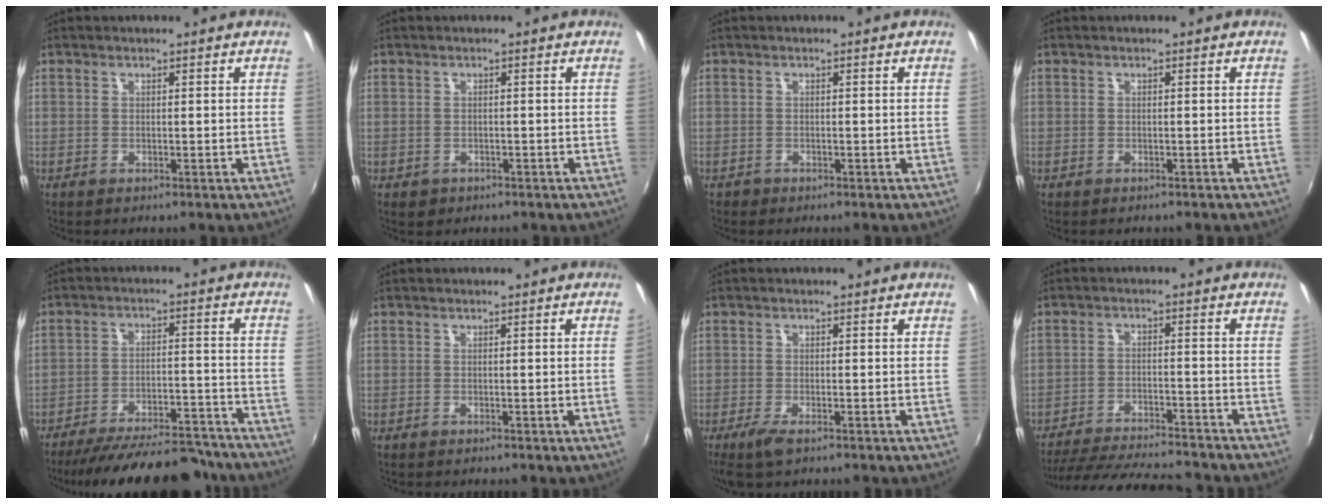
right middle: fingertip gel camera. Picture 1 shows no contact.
{"total": 0.7, "force": [-0.4, 0.6, 0.1], "torque": [-0.004, -0.002, -0.005]}
{"total": 0.9, "force": [-0.7, 0.6, 0.0], "torque": [-0.005, -0.002, -0.013]}
{"total": 0.7, "force": [-0.6, 0.3, 0.2], "torque": [-0.006, -0.001, -0.009]}
{"total": 22.9, "force": [-20.5, 5.6, 8.7], "torque": [-0.163, 0.002, -0.272]}
{"total": 1.0, "force": [0.0, -0.6, 0.8], "torque": [-0.004, -0.008, 0.000]}
{"total": 3.5, "force": [-2.3, 0.9, 2.5], "torque": [-0.060, -0.012, -0.044]}
{"total": 18.6, "force": [-16.7, 3.1, 7.6], "torque": [-0.155, -0.018, -0.247]}